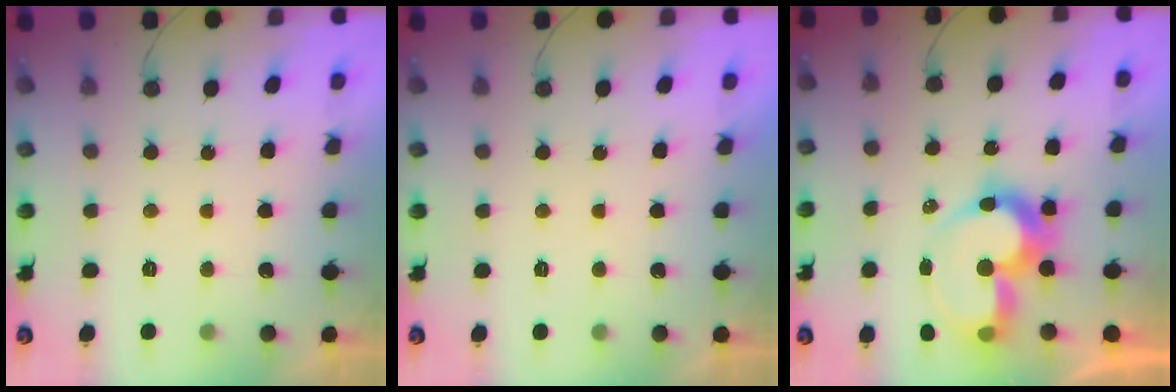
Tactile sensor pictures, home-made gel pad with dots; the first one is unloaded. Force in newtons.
{"total": 1.8, "press": 1.8, "slide": 0.0}
{"total": 13.3, "press": 13.0, "slide": 3.0}